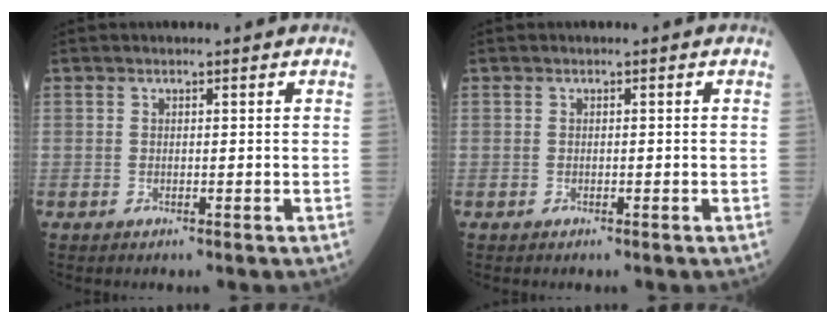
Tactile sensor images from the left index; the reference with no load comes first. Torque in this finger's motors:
{"motor_torque": [-0.03, 0.05, 0.00, -0.01]}